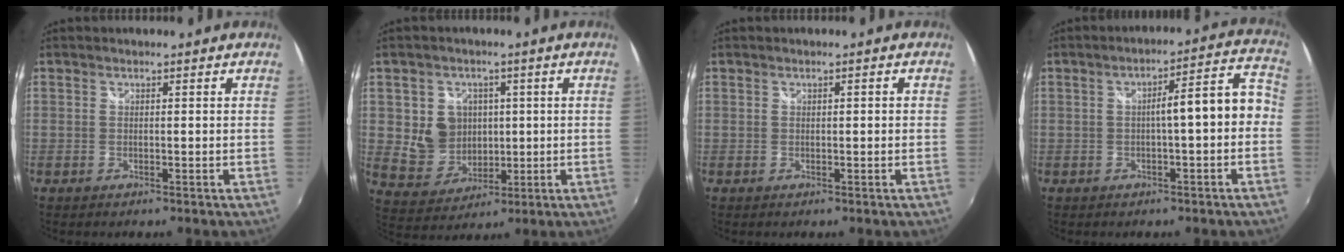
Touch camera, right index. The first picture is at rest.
{"total": 8.6, "force": [1.2, 7.9, 3.0], "torque": [-0.074, 0.006, 0.040]}
{"total": 1.1, "force": [0.0, 0.4, 1.0], "torque": [-0.013, 0.004, 0.000]}
{"total": 7.9, "force": [-1.3, 1.0, 7.7], "torque": [-0.099, 0.034, -0.005]}